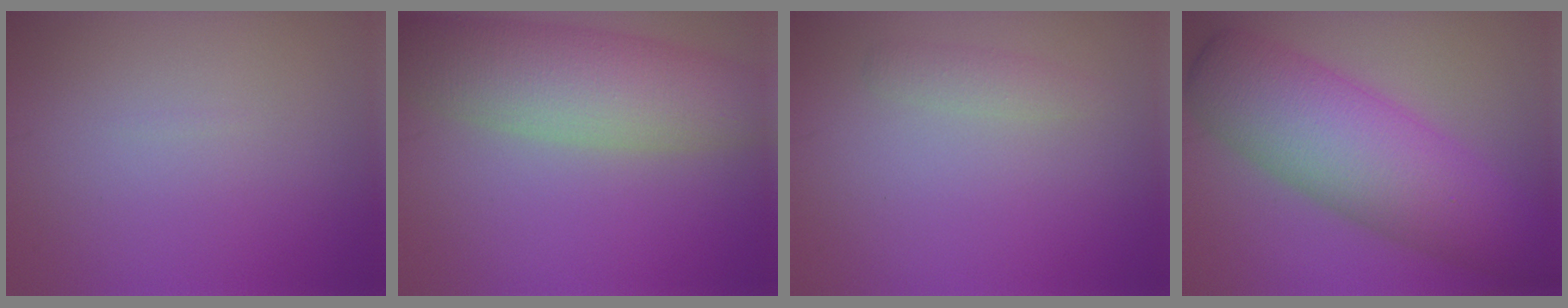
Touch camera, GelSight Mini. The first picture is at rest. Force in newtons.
{"total": 8.2, "press": 8.2, "slide": 0.3}
{"total": 1.3, "press": 1.3, "slide": 0.0}
{"total": 10.1, "press": 10.1, "slide": 0.3}